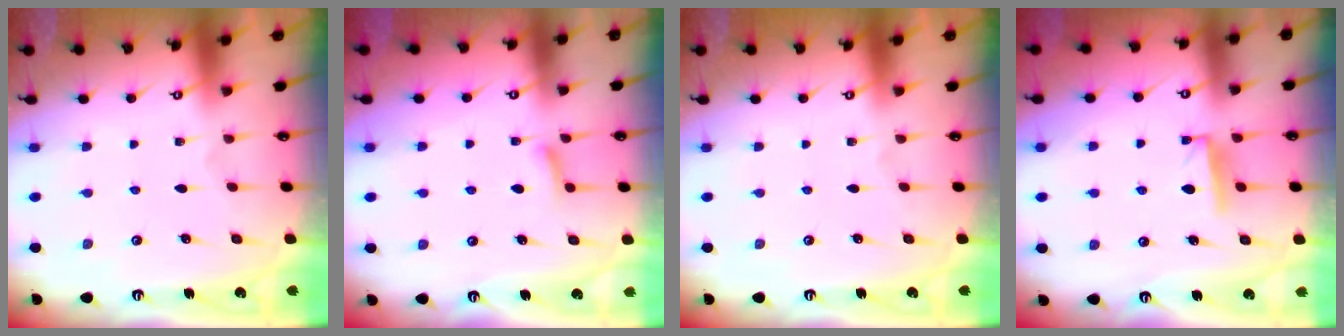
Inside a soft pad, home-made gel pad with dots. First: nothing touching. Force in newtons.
{"total": 5.4, "press": 5.3, "slide": 0.8}
{"total": 0.0}
{"total": 5.3, "press": 5.2, "slide": 0.6}